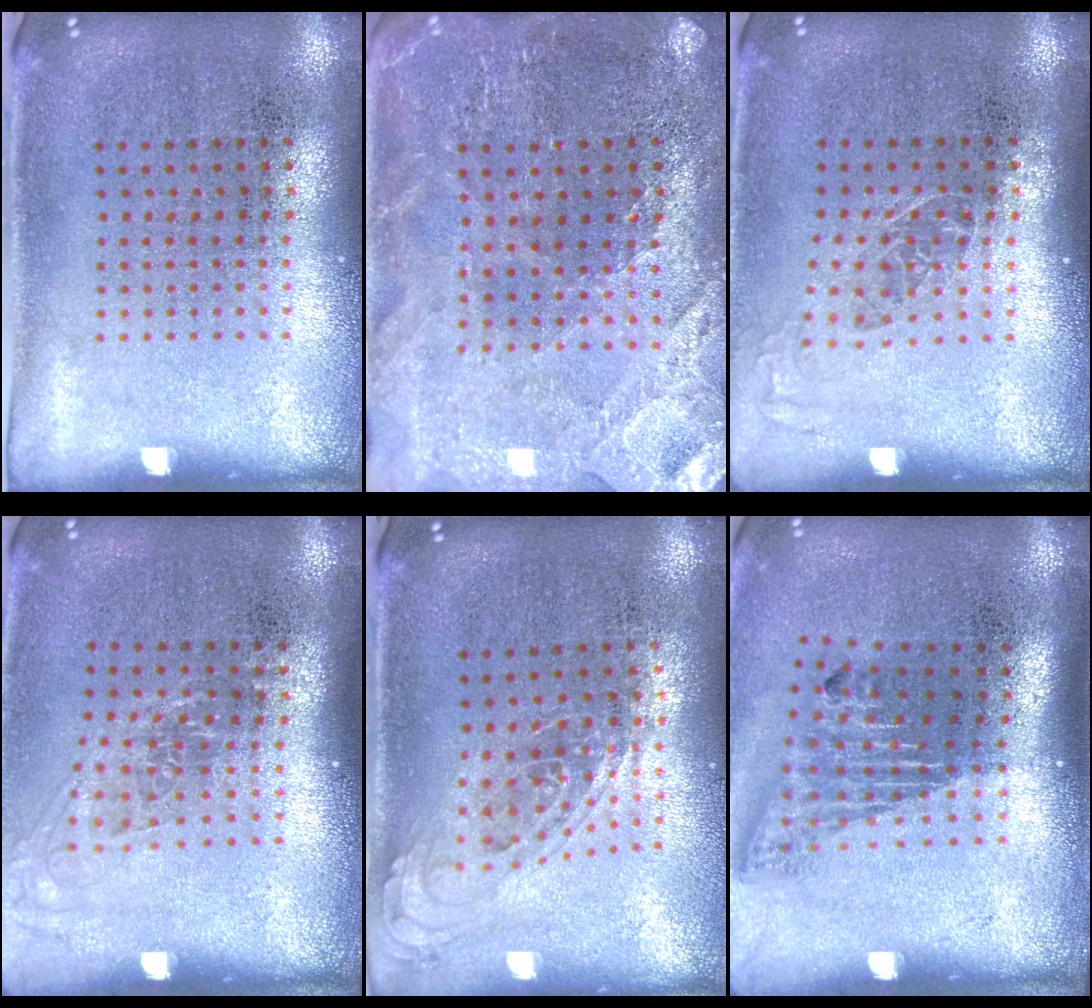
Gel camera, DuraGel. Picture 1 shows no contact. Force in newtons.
{"total": 1.7, "press": 1.7, "slide": 0.2}
{"total": 1.1, "press": 1.0, "slide": 0.5}
{"total": 1.2, "press": 1.0, "slide": 0.8}
{"total": 0.8, "press": 0.7, "slide": 0.3}
{"total": 1.6, "press": 1.1, "slide": 1.1}